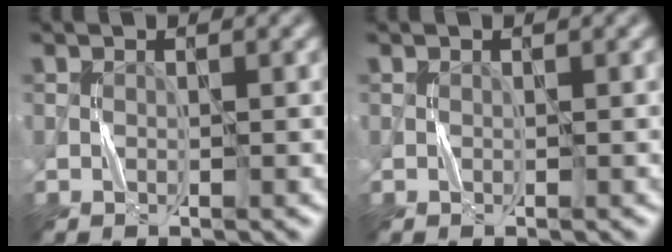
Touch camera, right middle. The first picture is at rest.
{"total": 0.0}